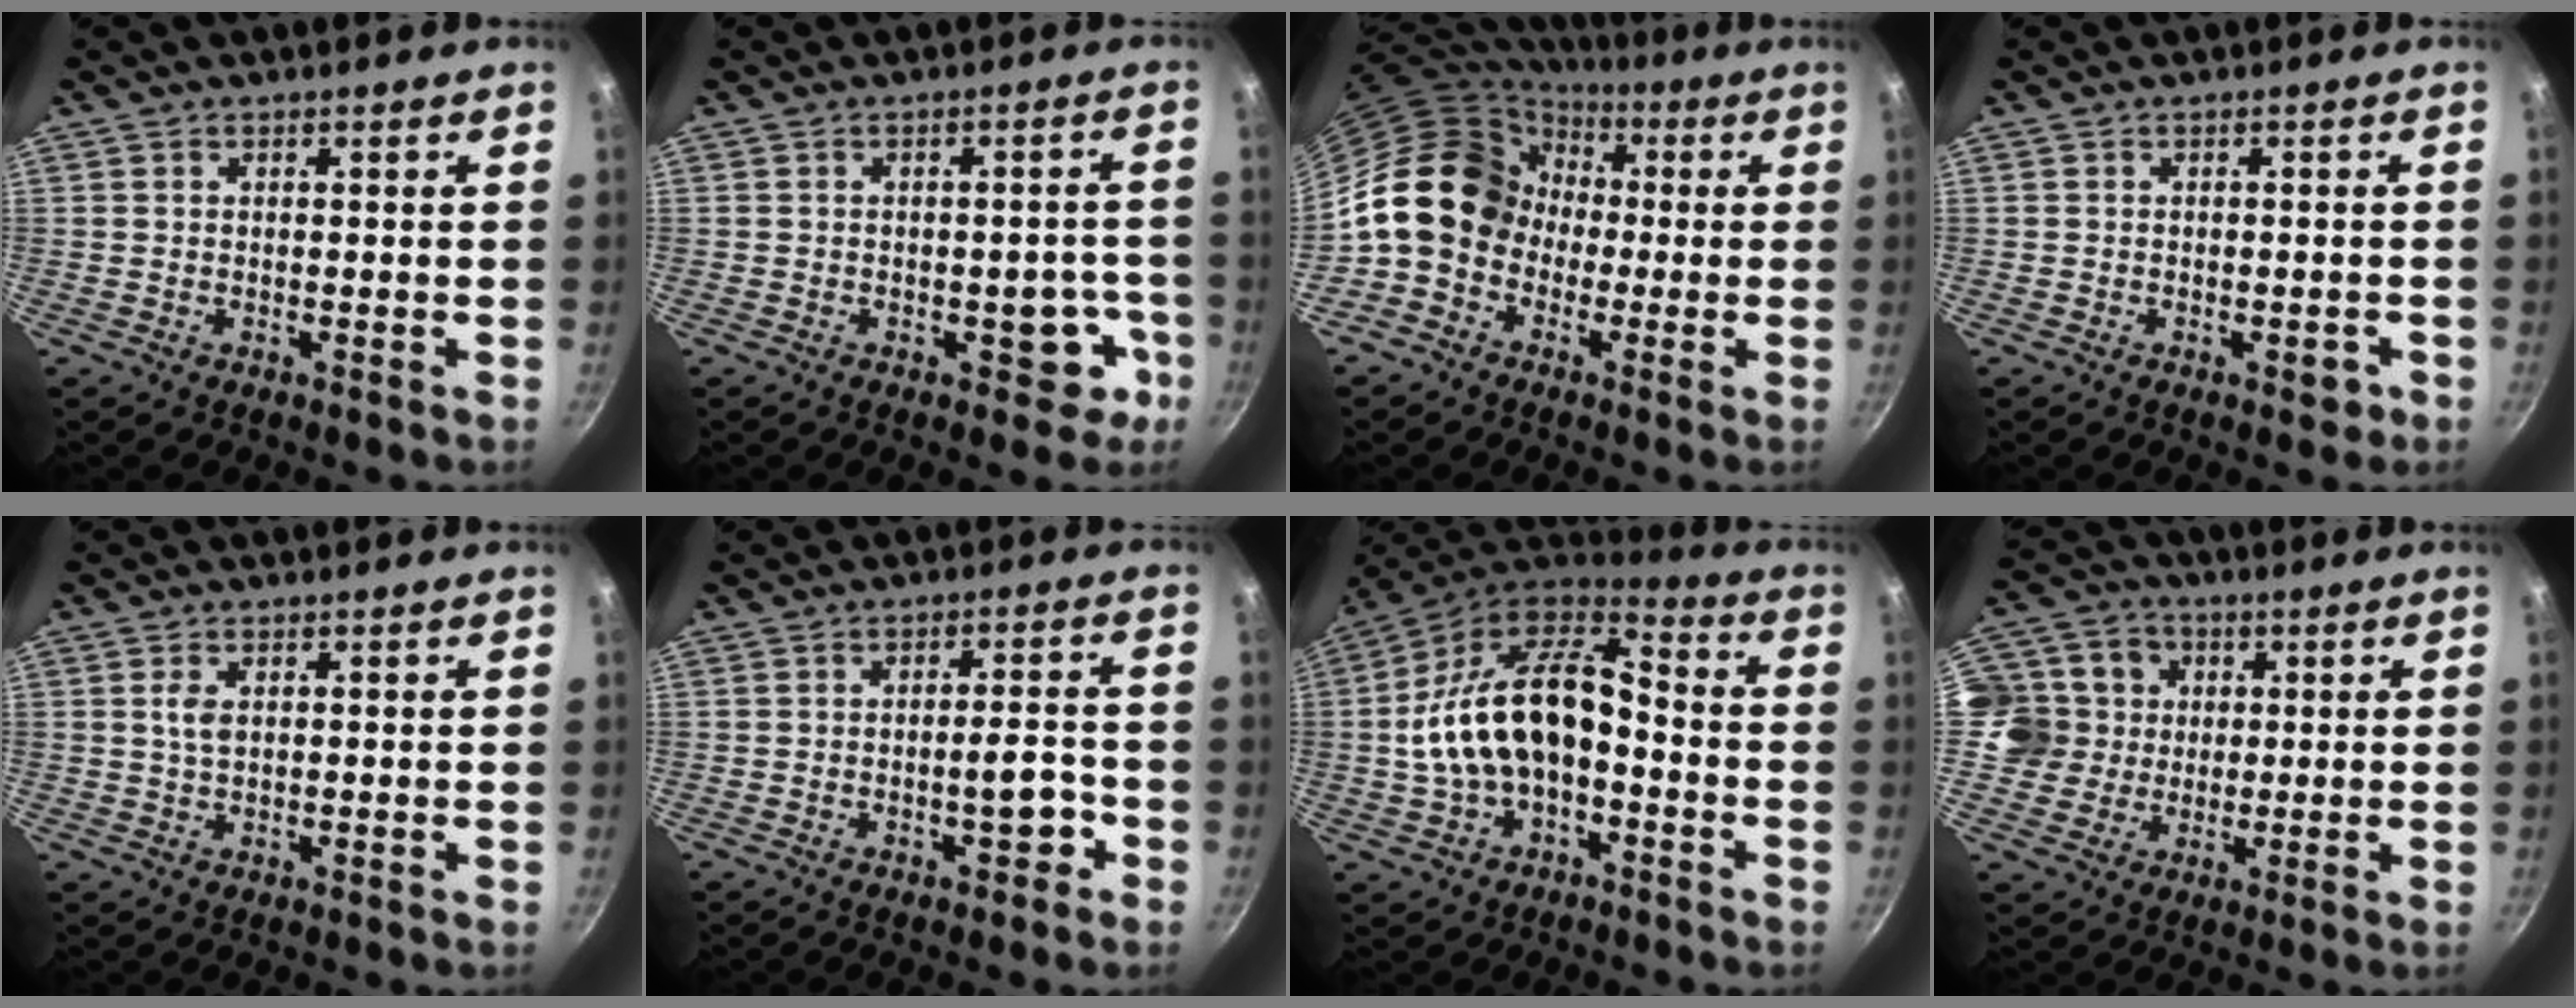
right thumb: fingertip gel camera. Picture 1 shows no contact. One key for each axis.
{"total": 6.2, "fx": -2.4, "fy": 3.6, "fz": 4.4, "tx": -0.010, "ty": 0.023, "tz": -0.027}
{"total": 15.4, "fx": -0.7, "fy": 12.7, "fz": 8.6, "tx": -0.113, "ty": 0.046, "tz": -0.030}
{"total": 2.2, "fx": -1.0, "fy": 1.1, "fz": 1.6, "tx": -0.013, "ty": 0.009, "tz": -0.010}
{"total": 2.5, "fx": 0.7, "fy": 1.5, "fz": 2.0, "tx": -0.036, "ty": -0.002, "tz": 0.013}
{"total": 4.9, "fx": -2.2, "fy": 1.8, "fz": 4.0, "tx": -0.037, "ty": 0.025, "tz": -0.030}
{"total": 20.0, "fx": -2.5, "fy": 11.9, "fz": 15.9, "tx": -0.279, "ty": 0.054, "tz": -0.051}
{"total": 11.0, "fx": 1.5, "fy": 10.4, "fz": 3.4, "tx": -0.031, "ty": 0.015, "tz": 0.015}